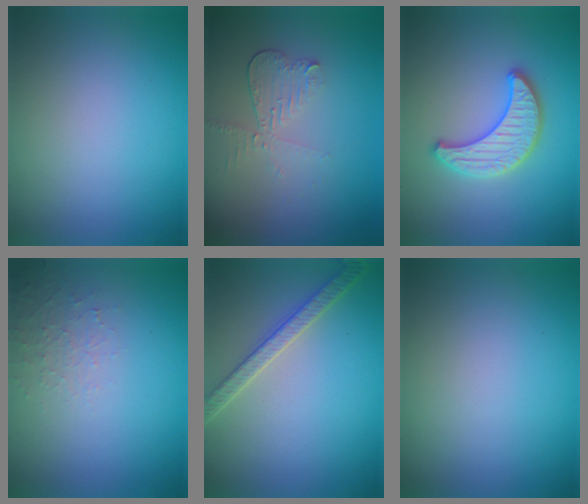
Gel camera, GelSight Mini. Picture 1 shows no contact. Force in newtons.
{"total": 2.5, "press": 2.3, "slide": 0.9}
{"total": 3.3, "press": 3.3, "slide": 0.2}
{"total": 1.8, "press": 1.8, "slide": 0.4}
{"total": 3.1, "press": 2.9, "slide": 0.9}
{"total": 0.0}